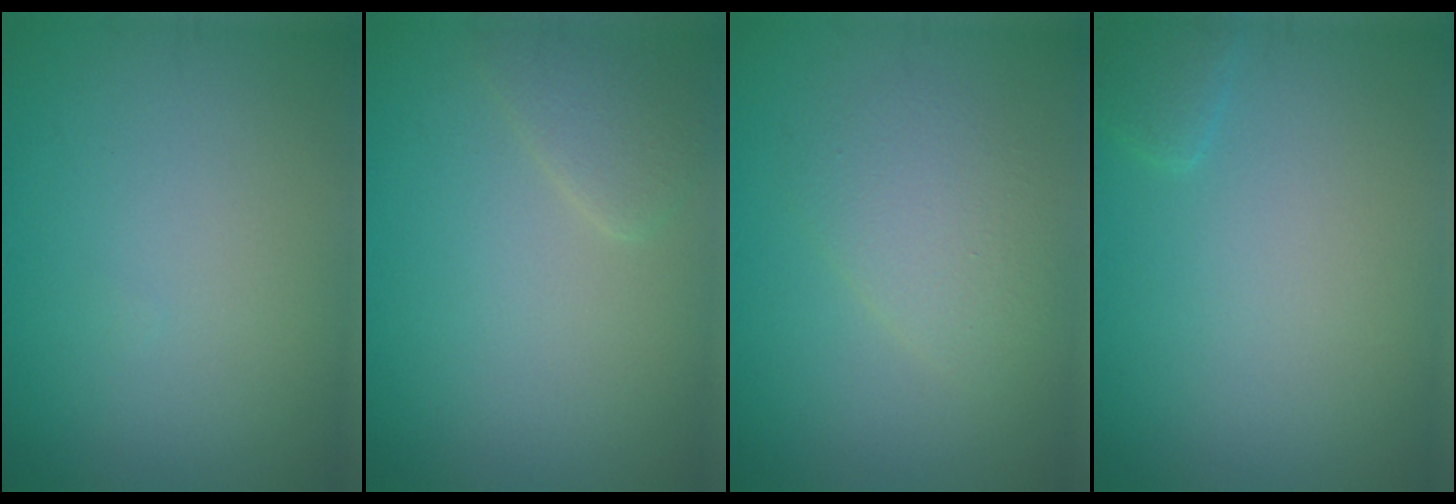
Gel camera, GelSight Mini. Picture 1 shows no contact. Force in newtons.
{"total": 1.8, "press": 1.8, "slide": 0.1}
{"total": 3.0, "press": 3.0, "slide": 0.2}
{"total": 1.0, "press": 1.0, "slide": 0.1}